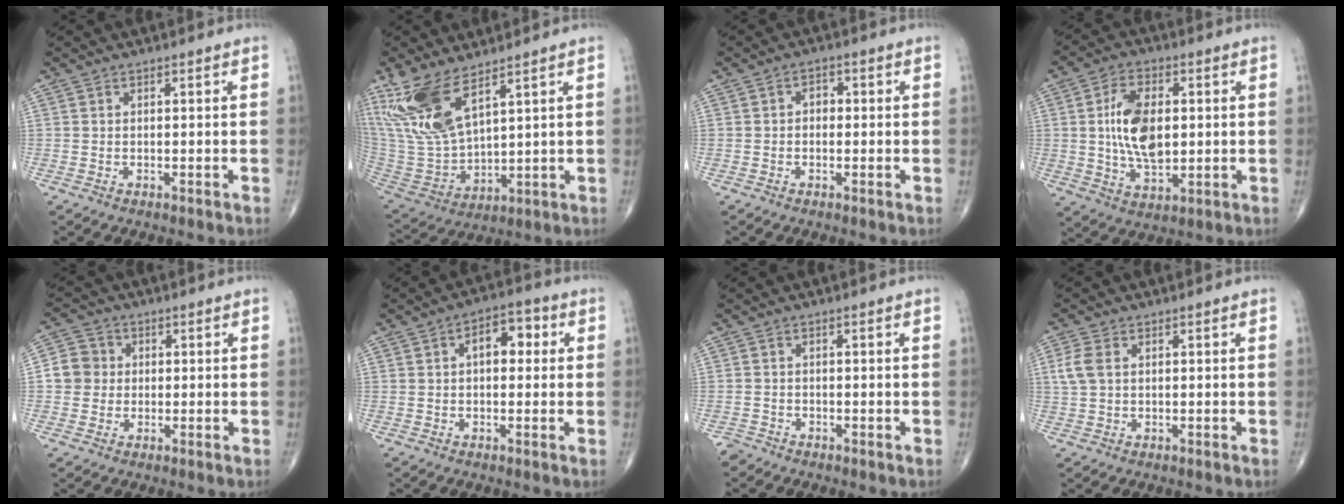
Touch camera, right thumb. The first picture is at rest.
{"total": 15.4, "force": [9.3, 5.9, 10.7], "torque": [-0.223, -0.044, 0.205]}
{"total": 2.2, "force": [0.0, 1.7, 1.4], "torque": [-0.011, 0.011, -0.006]}
{"total": 12.2, "force": [1.2, 6.8, 10.0], "torque": [-0.173, -0.004, 0.026]}
{"total": 5.6, "force": [0.2, 5.4, 1.6], "torque": [-0.006, 0.009, -0.005]}
{"total": 6.7, "force": [1.2, 3.9, 5.3], "torque": [-0.059, 0.018, 0.009]}
{"total": 1.4, "force": [-1.2, 0.5, -0.4], "torque": [0.008, -0.002, -0.028]}
{"total": 4.0, "force": [0.9, 2.6, 2.9], "torque": [-0.075, 0.006, 0.017]}